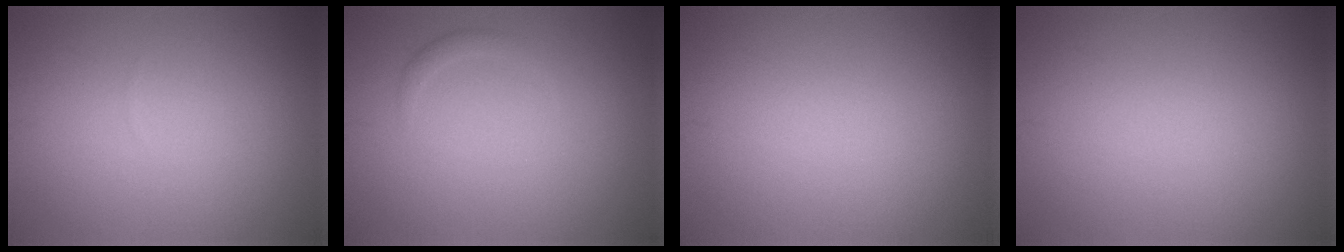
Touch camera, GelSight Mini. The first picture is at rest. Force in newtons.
{"total": 0.8, "press": 0.8, "slide": 0.1}
{"total": 0.0}
{"total": 0.0}